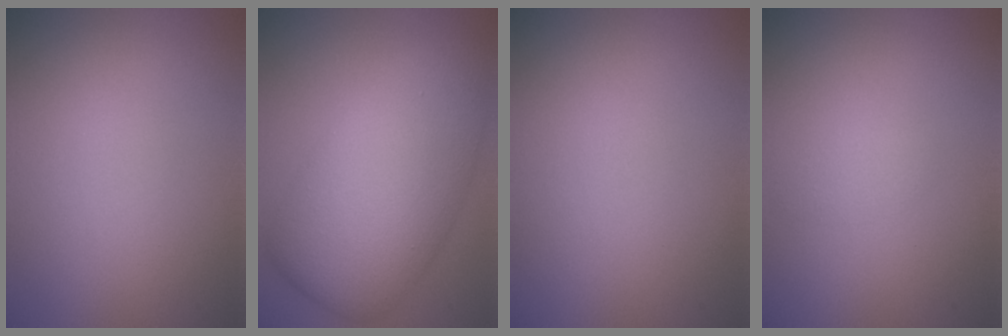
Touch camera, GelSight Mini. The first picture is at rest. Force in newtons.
{"total": 9.6, "press": 9.6, "slide": 0.2}
{"total": 0.0}
{"total": 0.8, "press": 0.8, "slide": 0.0}